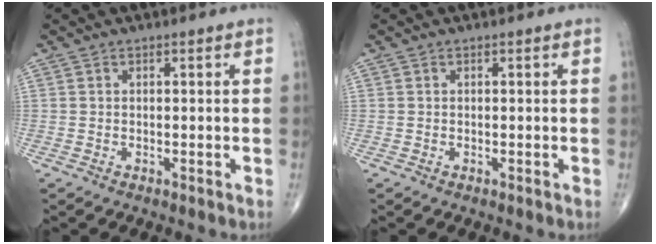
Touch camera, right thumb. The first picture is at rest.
{"total": 0.0}